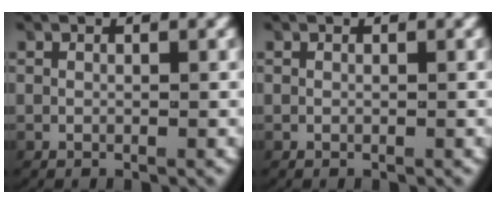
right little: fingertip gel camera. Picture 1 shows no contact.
{"total": 0.0}